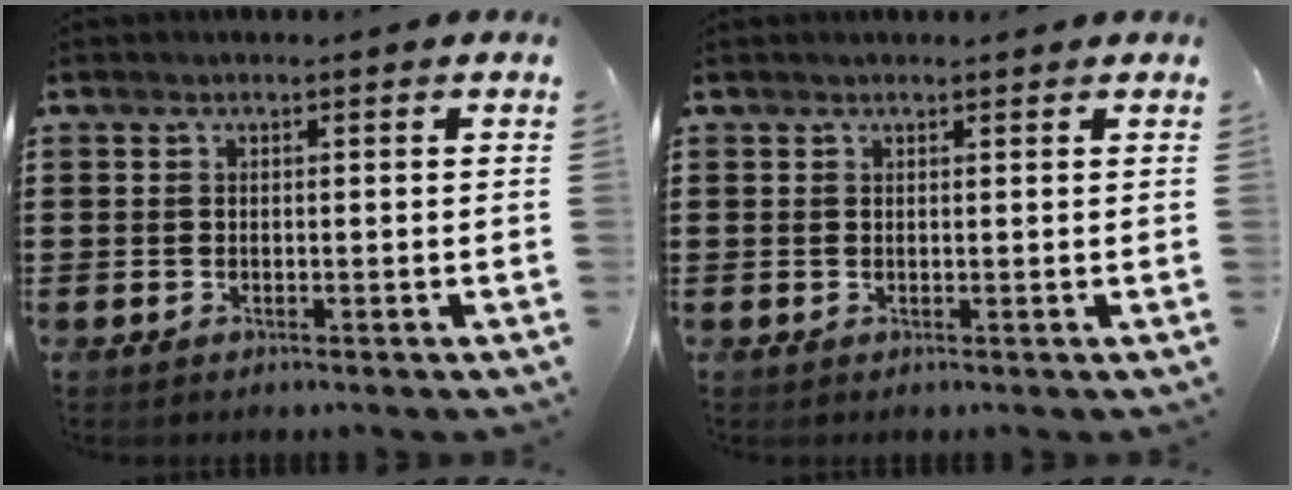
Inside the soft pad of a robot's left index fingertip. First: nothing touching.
{"total": 0.6, "force": [0.5, 0.1, 0.2], "torque": [-0.004, 0.000, 0.011]}